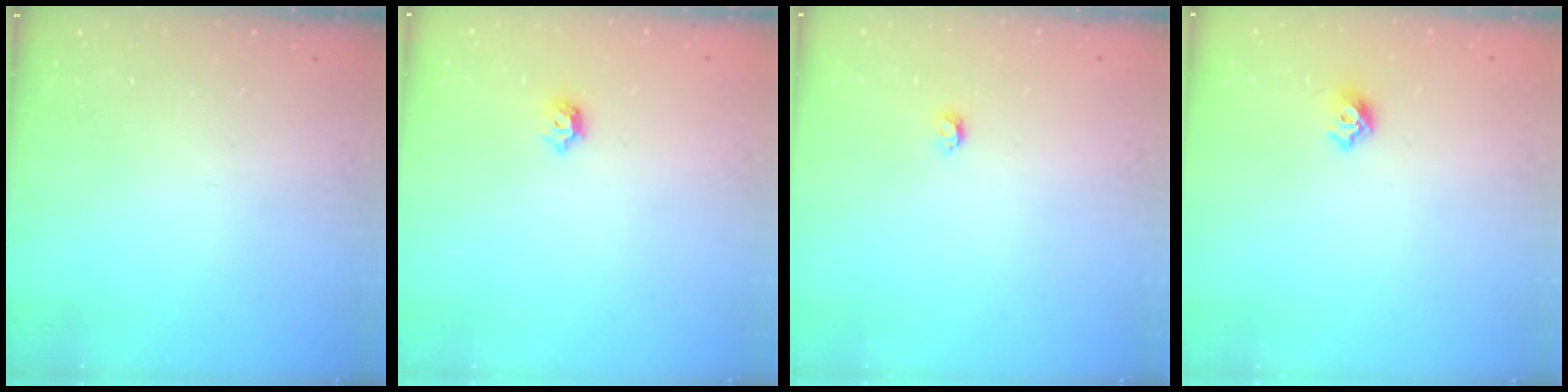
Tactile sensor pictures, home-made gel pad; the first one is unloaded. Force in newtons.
{"total": 6.1, "press": 6.0, "slide": 1.1}
{"total": 3.2, "press": 3.2, "slide": 0.5}
{"total": 6.0, "press": 5.9, "slide": 0.9}